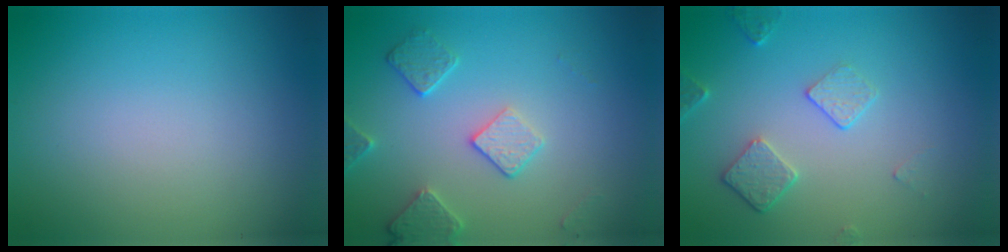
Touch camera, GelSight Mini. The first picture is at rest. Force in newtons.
{"total": 2.8, "press": 2.7, "slide": 0.7}
{"total": 2.3, "press": 1.6, "slide": 1.6}